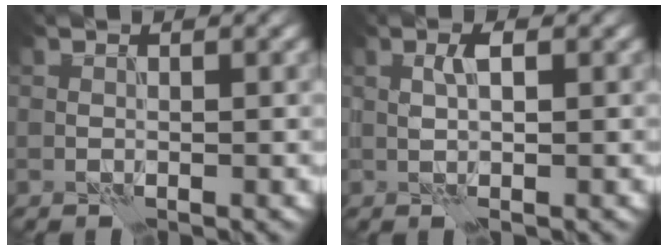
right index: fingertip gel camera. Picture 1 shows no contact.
{"total": 1.9, "force": [0.3, 0.4, 1.8], "torque": [-0.036, 0.006, 0.004]}